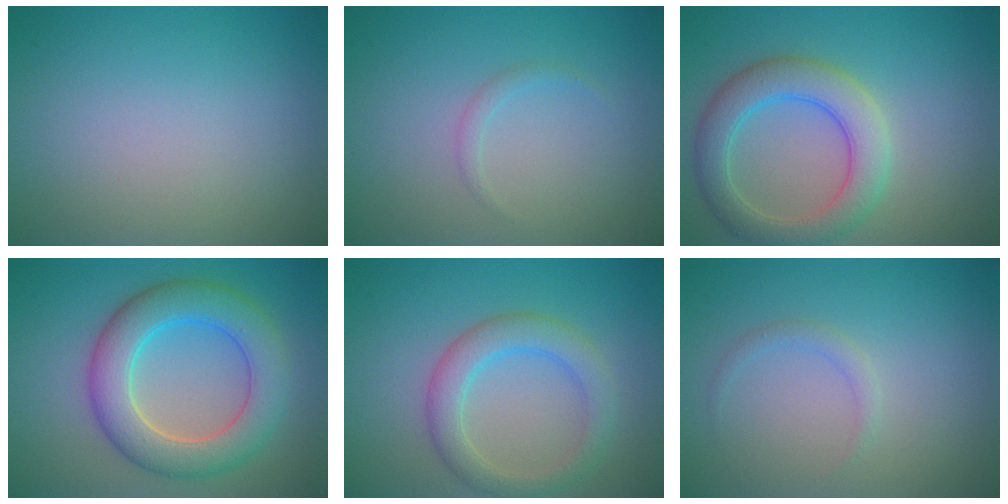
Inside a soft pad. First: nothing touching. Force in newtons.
{"total": 0.9, "press": 0.9, "slide": 0.0}
{"total": 5.3, "press": 5.3, "slide": 0.3}
{"total": 7.1, "press": 7.1, "slide": 0.2}
{"total": 3.8, "press": 3.8, "slide": 0.2}
{"total": 1.0, "press": 1.0, "slide": 0.0}